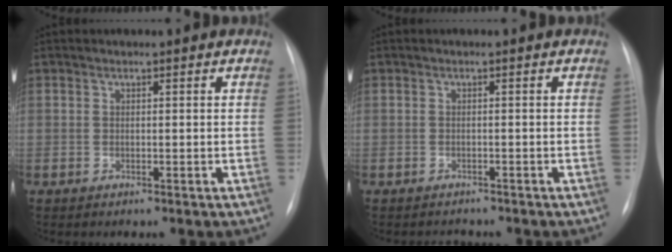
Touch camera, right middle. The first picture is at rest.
{"total": 1.6, "force": [-1.5, 0.4, -0.1], "torque": [-0.001, -0.007, -0.019]}